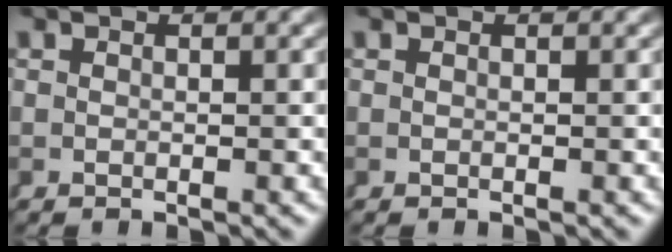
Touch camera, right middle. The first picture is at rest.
{"total": 0.0}